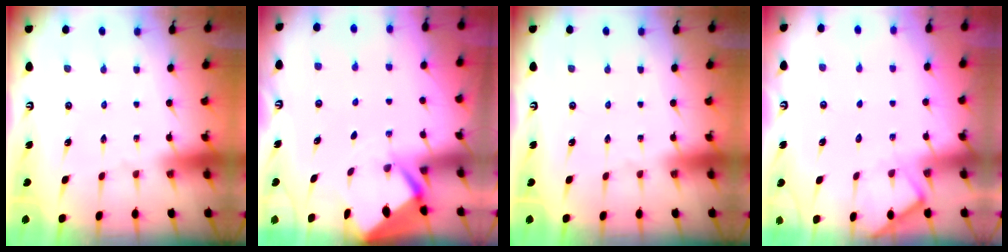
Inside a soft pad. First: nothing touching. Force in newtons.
{"total": 2.7, "press": 2.7, "slide": 0.3}
{"total": 0.0}
{"total": 6.8, "press": 6.8, "slide": 0.5}